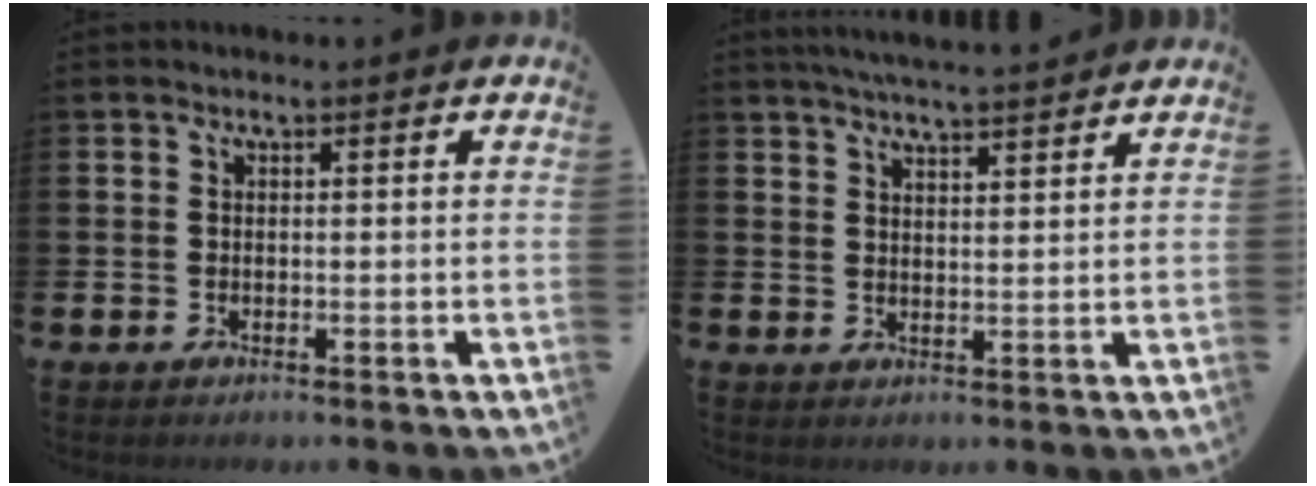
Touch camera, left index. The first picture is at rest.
{"total": 4.5, "force": [4.5, -0.3, 0.7], "torque": [-0.024, -0.020, 0.080]}